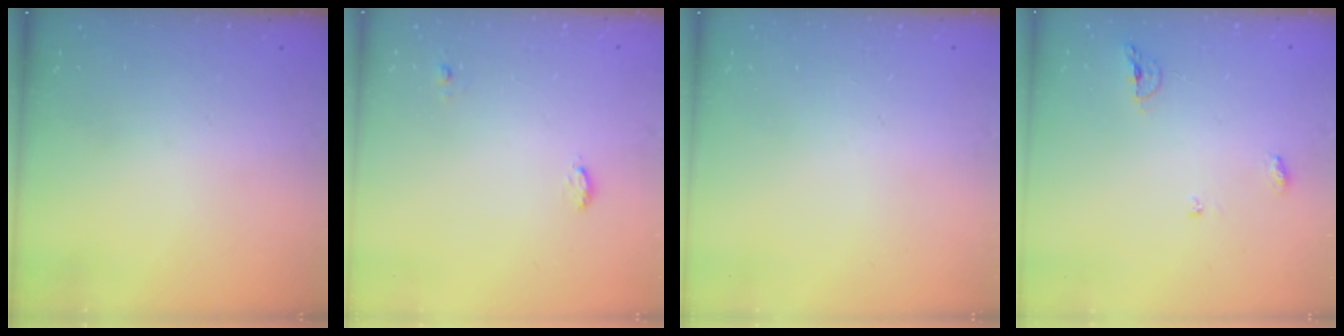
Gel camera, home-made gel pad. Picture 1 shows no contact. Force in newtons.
{"total": 5.9, "press": 4.3, "slide": 4.1}
{"total": 0.0}
{"total": 6.8, "press": 6.7, "slide": 0.6}